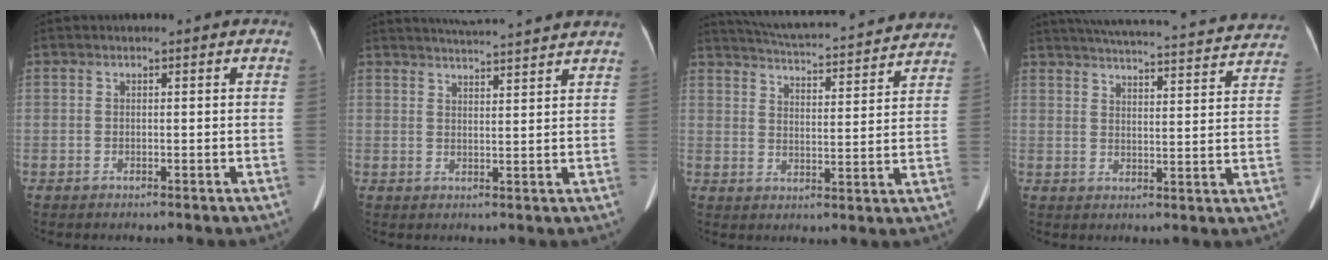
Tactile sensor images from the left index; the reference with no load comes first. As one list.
[{"total": 11.8, "force": [11.0, -0.3, 4.3], "torque": [-0.071, 0.018, 0.141]}, {"total": 22.1, "force": [20.6, 2.7, 7.6], "torque": [-0.127, 0.000, 0.271]}, {"total": 29.3, "force": [27.3, 3.9, 9.9], "torque": [-0.169, -0.030, 0.334]}]